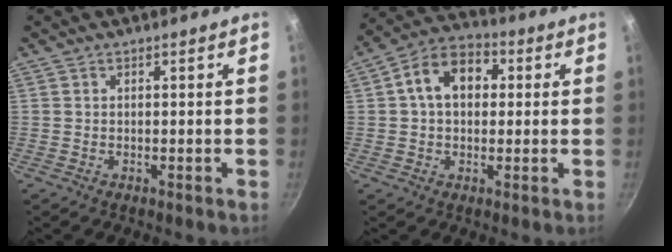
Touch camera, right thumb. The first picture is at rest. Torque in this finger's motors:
{"motor_torque": [0.10, 2.47, 1.04, -0.34, 0.07]}